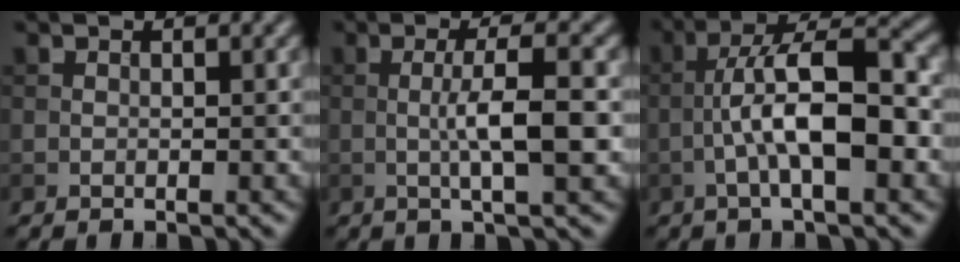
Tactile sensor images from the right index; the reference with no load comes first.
{"total": 4.8, "force": [-0.2, 0.8, 4.8], "torque": [-0.084, 0.005, -0.004]}
{"total": 8.0, "force": [-1.7, 2.4, 7.4], "torque": [-0.126, 0.018, -0.030]}